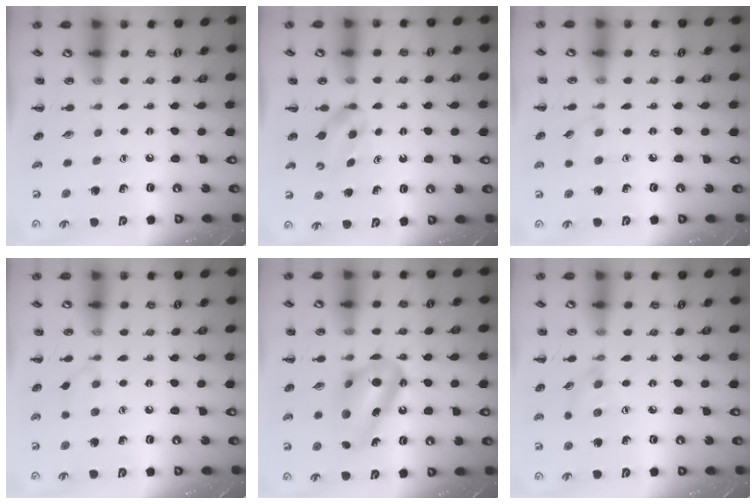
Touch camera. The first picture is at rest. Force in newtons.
{"total": 2.8, "press": 2.5, "slide": 1.3}
{"total": 5.3, "press": 4.9, "slide": 2.1}
{"total": 4.2, "press": 3.9, "slide": 1.6}
{"total": 13.1, "press": 13.1, "slide": 0.2}
{"total": 3.8, "press": 3.5, "slide": 1.3}